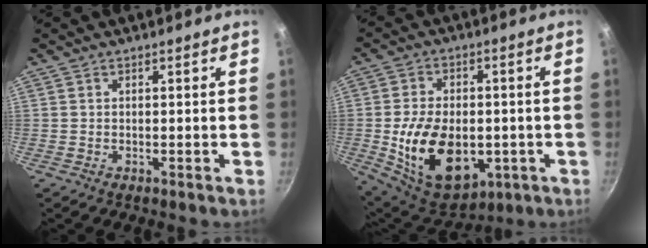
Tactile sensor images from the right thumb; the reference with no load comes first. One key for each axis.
{"total": 18.8, "fx": -3.2, "fy": 12.2, "fz": 13.9, "tx": -0.217, "ty": -0.001, "tz": -0.033}